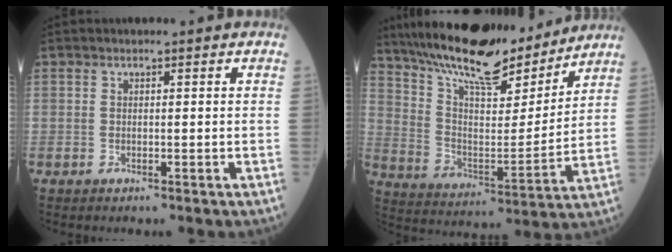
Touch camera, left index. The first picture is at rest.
{"total": 19.5, "force": [16.6, 4.6, 9.2], "torque": [-0.164, 0.001, 0.275]}